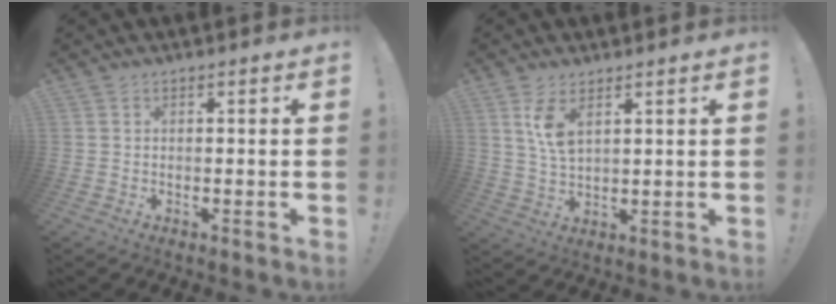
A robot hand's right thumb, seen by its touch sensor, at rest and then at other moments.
{"total": 6.8, "force": [3.6, 2.7, 5.1], "torque": [-0.089, -0.023, 0.059]}